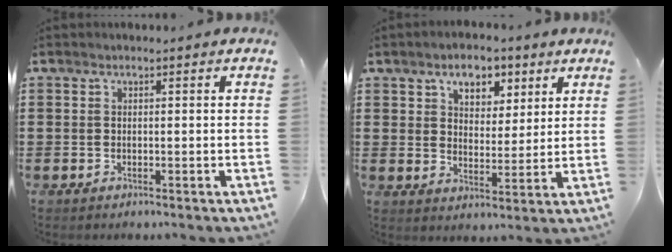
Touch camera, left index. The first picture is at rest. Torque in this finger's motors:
{"motor_torque": [1.21, -0.93, 0.22, 0.04]}